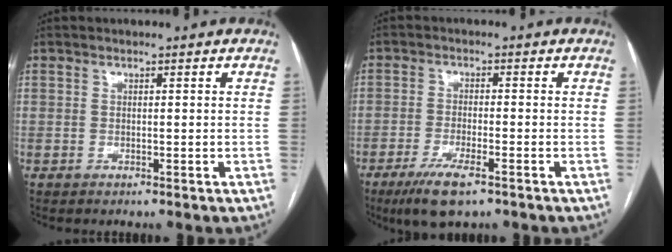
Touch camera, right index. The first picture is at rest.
{"total": 7.1, "force": [-4.5, 1.2, 5.4], "torque": [-0.104, -0.016, -0.076]}